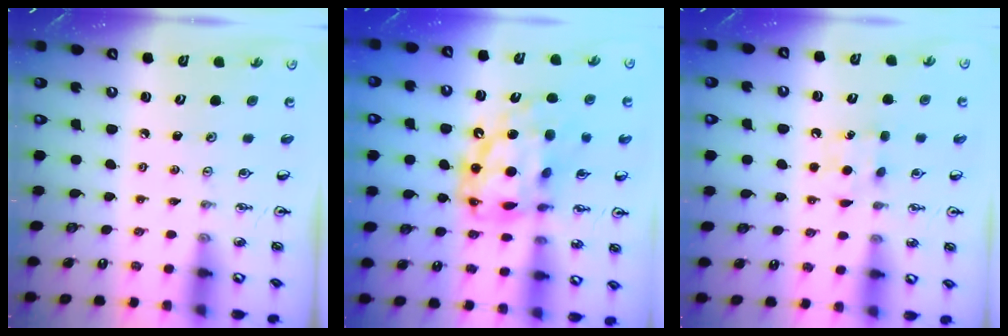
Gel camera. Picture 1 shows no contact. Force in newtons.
{"total": 18.2, "press": 18.1, "slide": 2.0}
{"total": 6.4, "press": 6.3, "slide": 0.6}